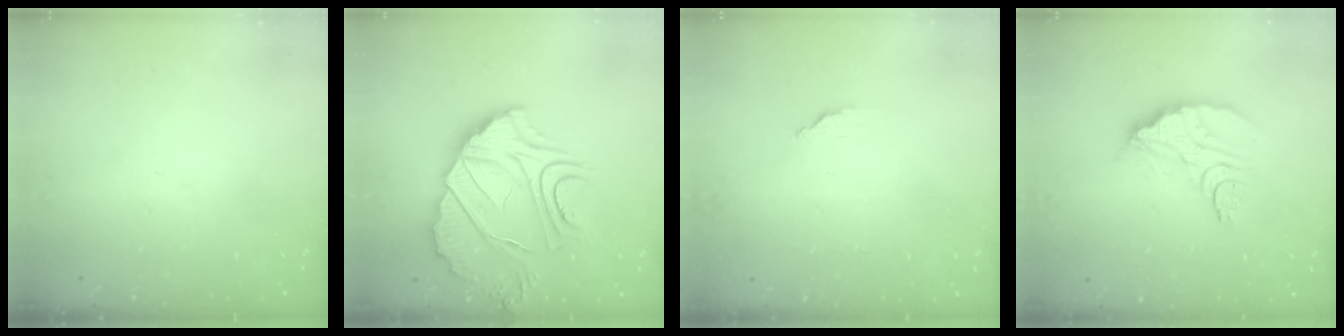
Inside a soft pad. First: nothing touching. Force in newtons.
{"total": 12.9, "press": 12.9, "slide": 1.1}
{"total": 1.7, "press": 1.7, "slide": 0.1}
{"total": 10.4, "press": 10.4, "slide": 0.5}